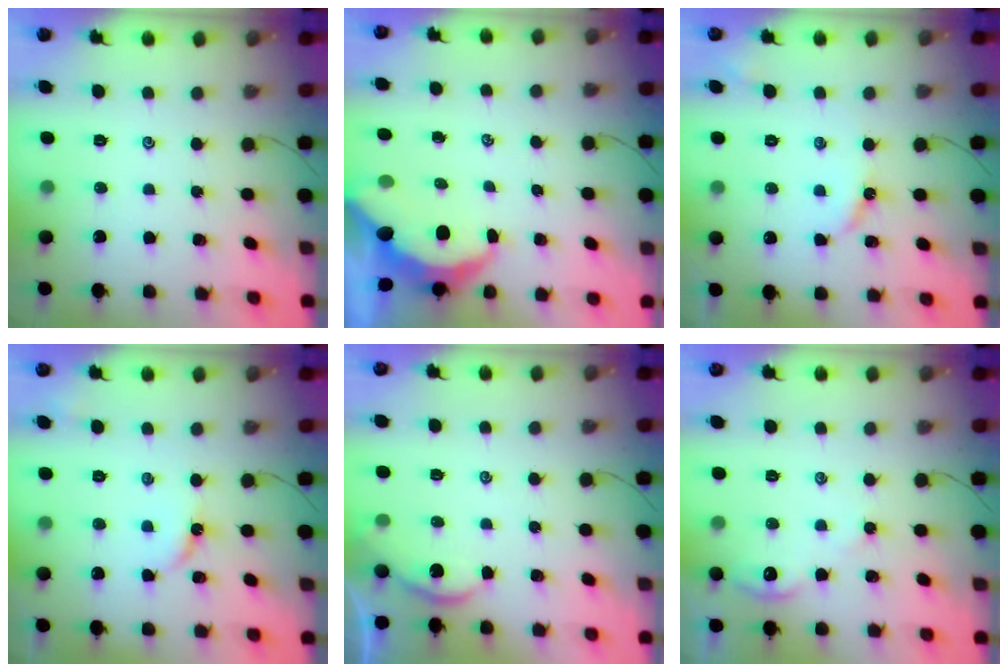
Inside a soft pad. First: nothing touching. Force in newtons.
{"total": 7.4, "press": 7.3, "slide": 1.1}
{"total": 5.4, "press": 5.4, "slide": 0.7}
{"total": 4.5, "press": 4.5, "slide": 0.5}
{"total": 1.2, "press": 1.1, "slide": 0.1}
{"total": 3.1, "press": 3.0, "slide": 0.4}